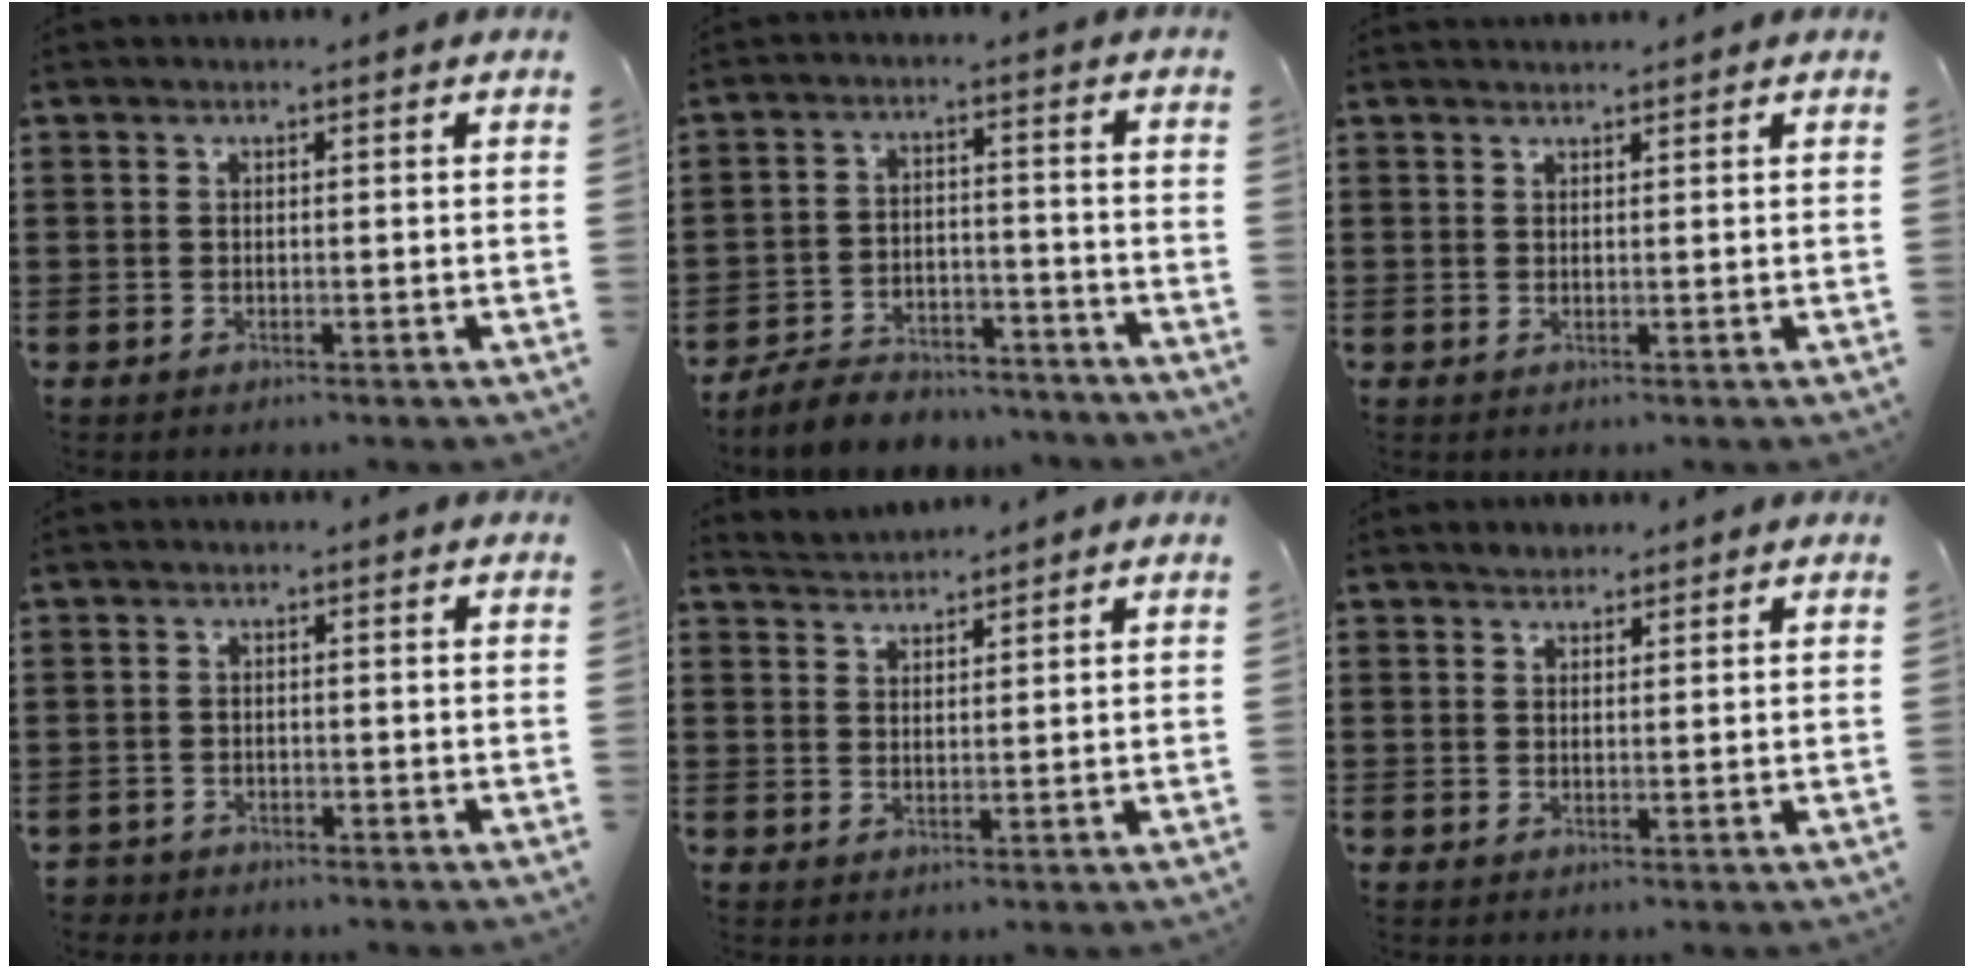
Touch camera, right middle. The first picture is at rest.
{"total": 6.1, "force": [-5.8, 1.2, 1.1], "torque": [-0.019, 0.011, -0.115]}
{"total": 1.0, "force": [1.0, 0.0, -0.1], "torque": [-0.001, -0.003, 0.020]}
{"total": 1.9, "force": [-1.8, 0.5, -0.1], "torque": [-0.003, -0.003, -0.042]}
{"total": 2.2, "force": [2.1, -0.1, -0.5], "torque": [0.002, -0.001, 0.043]}
{"total": 1.4, "force": [1.2, 0.6, -0.2], "torque": [0.000, 0.001, 0.025]}